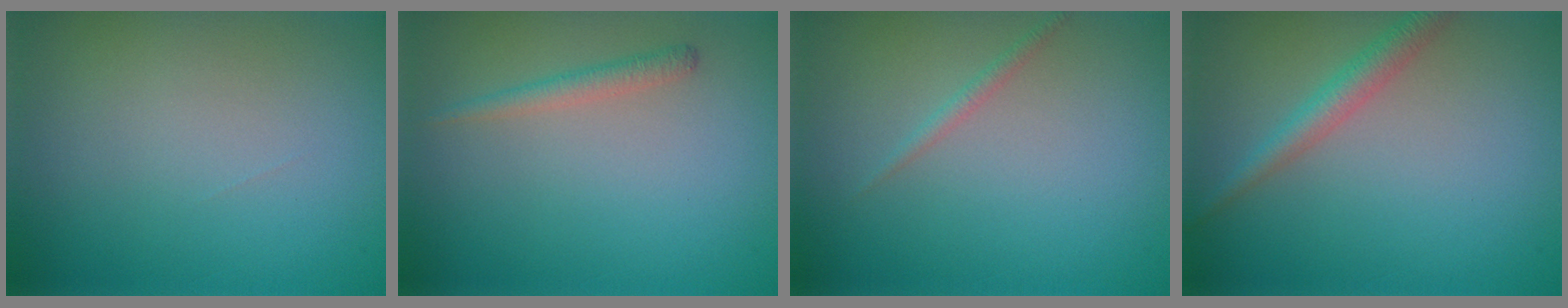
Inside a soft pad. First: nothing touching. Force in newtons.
{"total": 1.4, "press": 1.3, "slide": 0.1}
{"total": 0.8, "press": 0.8, "slide": 0.1}
{"total": 2.3, "press": 2.3, "slide": 0.1}